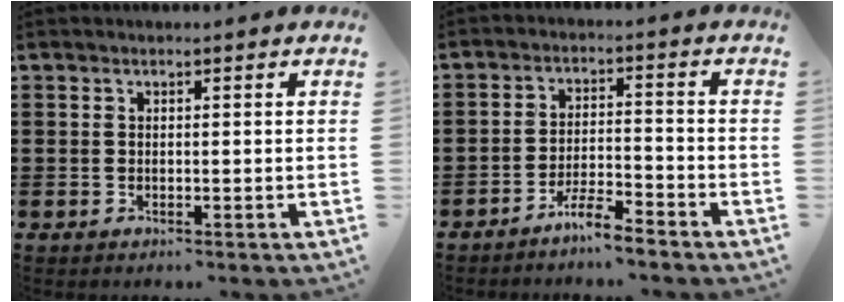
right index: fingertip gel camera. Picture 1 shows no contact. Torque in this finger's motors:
{"motor_torque": [-0.14, 2.00, -0.99, -0.21]}